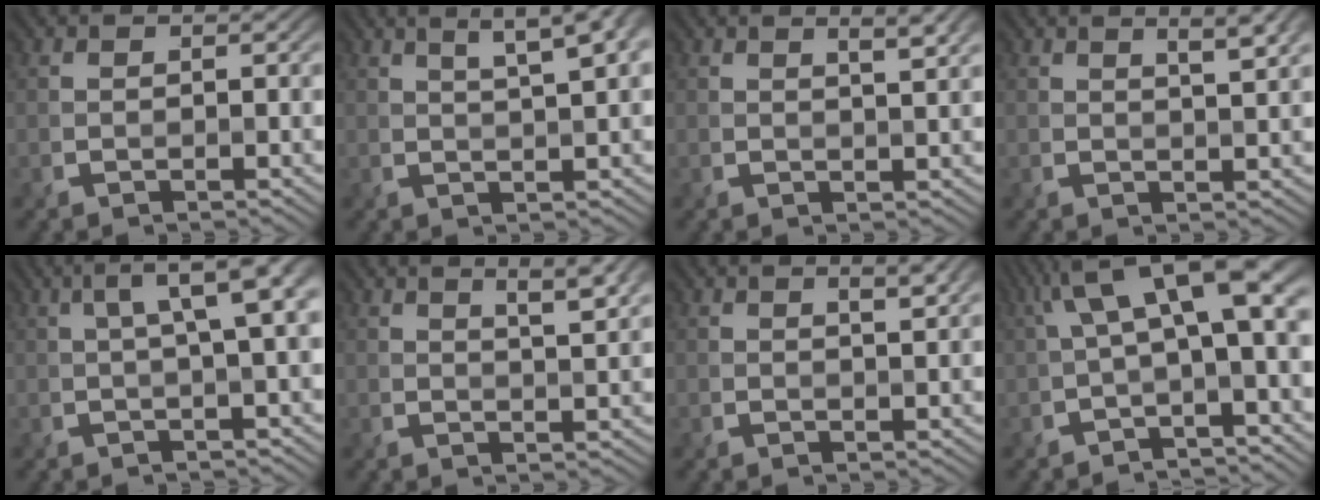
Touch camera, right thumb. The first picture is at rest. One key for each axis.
{"total": 8.6, "fx": 4.7, "fy": 2.3, "fz": 6.8, "tx": -0.083, "ty": 0.033, "tz": 0.049}
{"total": 3.7, "fx": 2.1, "fy": 0.8, "fz": 2.9, "tx": -0.045, "ty": 0.003, "tz": 0.033}
{"total": 4.7, "fx": 2.6, "fy": 1.1, "fz": 3.8, "tx": -0.059, "ty": 0.008, "tz": 0.037}
{"total": 7.7, "fx": 1.8, "fy": 1.8, "fz": 7.3, "tx": -0.089, "ty": 0.034, "tz": 0.024}
{"total": 5.9, "fx": 3.3, "fy": 1.4, "fz": 4.7, "tx": -0.067, "ty": 0.011, "tz": 0.048}
{"total": 3.1, "fx": 1.7, "fy": 0.7, "fz": 2.4, "tx": -0.038, "ty": 0.002, "tz": 0.026}
{"total": 9.1, "fx": 1.4, "fy": 2.6, "fz": 8.6, "tx": -0.146, "ty": 0.019, "tz": 0.022}